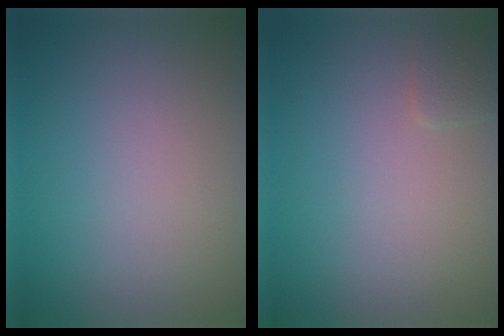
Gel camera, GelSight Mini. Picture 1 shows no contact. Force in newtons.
{"total": 0.9, "press": 0.9, "slide": 0.1}